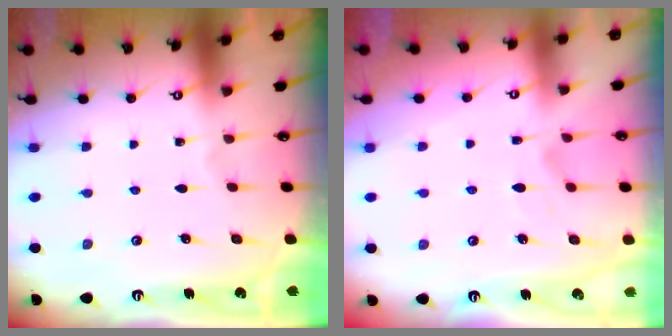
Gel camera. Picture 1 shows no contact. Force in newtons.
{"total": 1.5, "press": 1.0, "slide": 1.1}